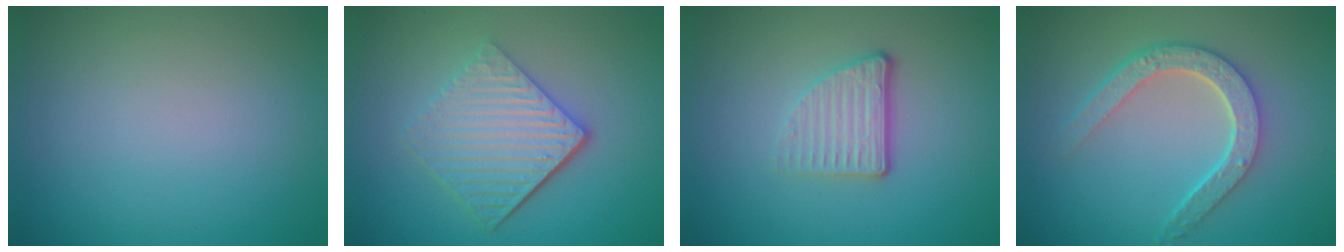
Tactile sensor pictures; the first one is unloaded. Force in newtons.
{"total": 5.6, "press": 3.9, "slide": 4.1}
{"total": 3.4, "press": 2.4, "slide": 2.4}
{"total": 4.6, "press": 3.5, "slide": 2.9}